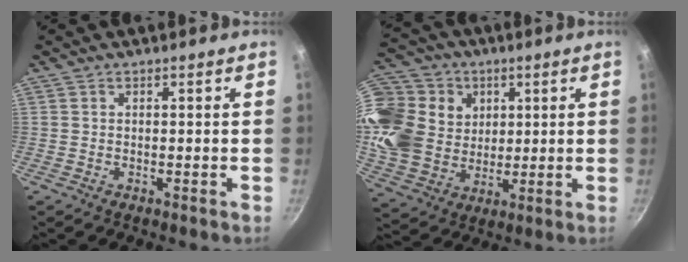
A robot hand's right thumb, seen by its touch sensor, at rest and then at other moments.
{"total": 23.2, "force": [7.9, 18.8, 11.1], "torque": [-0.240, -0.003, 0.159]}